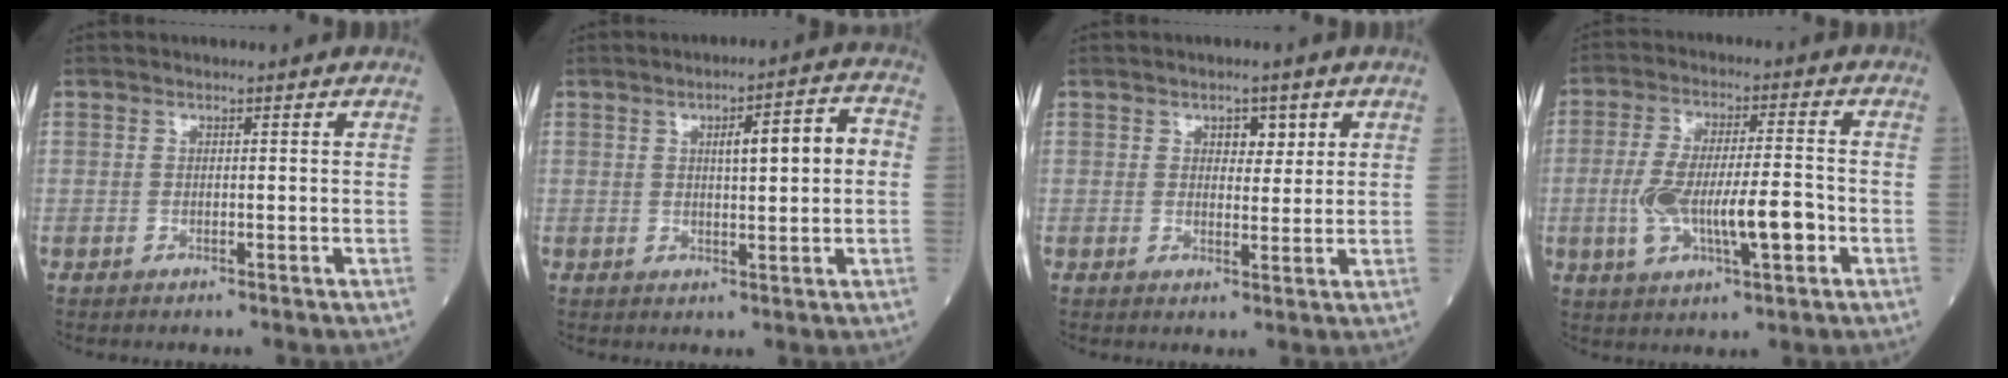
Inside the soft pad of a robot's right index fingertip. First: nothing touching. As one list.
[{"total": 7.1, "force": [1.0, 1.1, 7.0], "torque": [-0.104, 0.020, 0.015]}, {"total": 3.1, "force": [1.5, 1.8, 2.0], "torque": [-0.021, 0.002, 0.020]}, {"total": 11.2, "force": [-2.5, 2.7, 10.6], "torque": [-0.207, 0.009, -0.038]}]